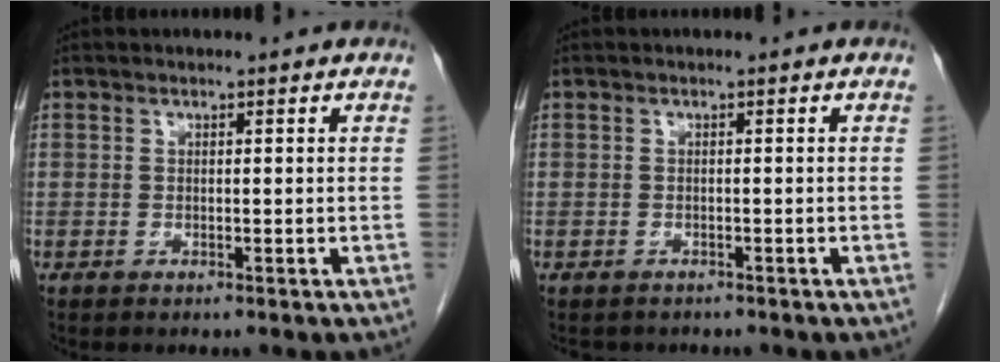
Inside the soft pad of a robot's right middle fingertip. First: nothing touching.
{"total": 3.2, "force": [-2.8, 1.4, 0.6], "torque": [-0.011, -0.002, -0.035]}